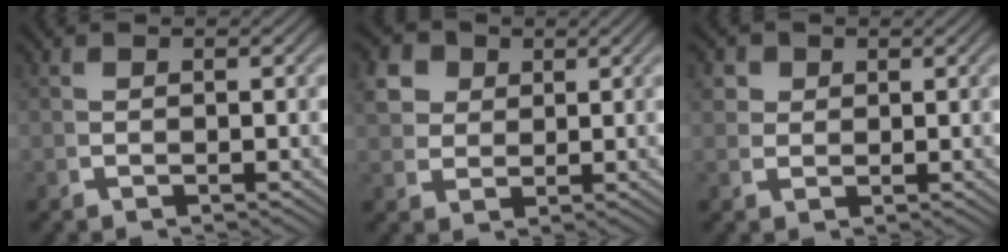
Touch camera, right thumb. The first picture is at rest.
{"total": 6.0, "force": [2.6, 4.6, 2.8], "torque": [-0.067, -0.005, 0.051]}
{"total": 3.2, "force": [1.6, 2.5, 1.3], "torque": [-0.034, -0.006, 0.034]}